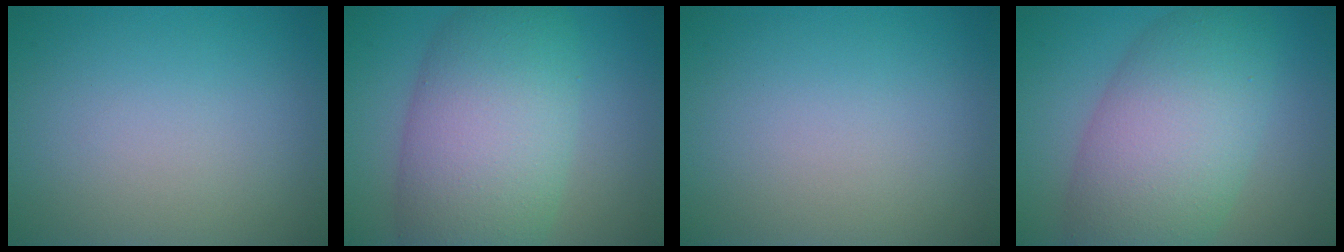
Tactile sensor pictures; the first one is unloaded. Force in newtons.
{"total": 10.7, "press": 10.7, "slide": 0.3}
{"total": 0.0}
{"total": 9.6, "press": 9.6, "slide": 0.2}